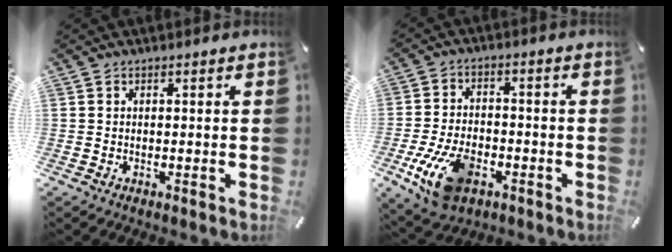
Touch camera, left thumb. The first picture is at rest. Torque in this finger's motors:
{"motor_torque": [1.25, 1.84, 0.32, -0.01, 0.27]}